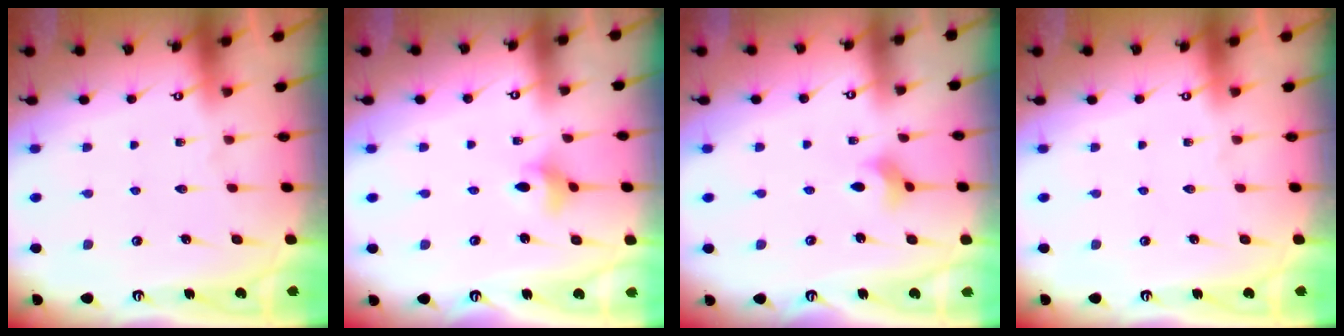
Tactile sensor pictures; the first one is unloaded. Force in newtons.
{"total": 3.7, "press": 3.7, "slide": 0.5}
{"total": 2.5, "press": 2.4, "slide": 0.5}
{"total": 0.0}